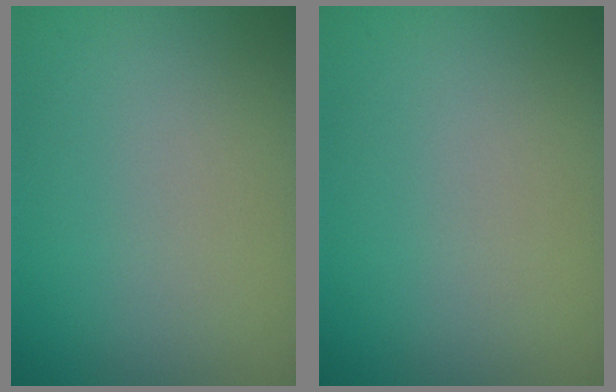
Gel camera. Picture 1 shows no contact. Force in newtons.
{"total": 0.0}